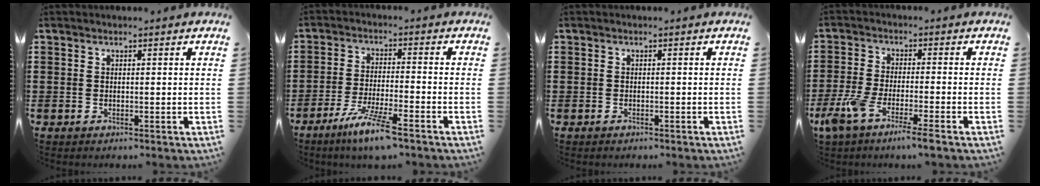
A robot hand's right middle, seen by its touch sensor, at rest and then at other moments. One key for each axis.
{"total": 7.2, "fx": -5.4, "fy": 0.3, "fz": 4.8, "tx": -0.099, "ty": -0.012, "tz": -0.099}
{"total": 0.6, "fx": -0.5, "fy": 0.4, "fz": 0.0, "tx": 0.001, "ty": 0.004, "tz": -0.012}
{"total": 5.8, "fx": -4.3, "fy": 0.1, "fz": 3.8, "tx": -0.097, "ty": -0.019, "tz": -0.086}